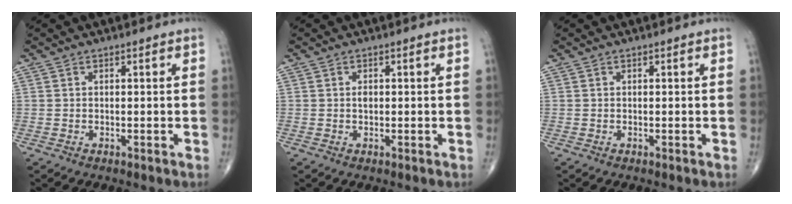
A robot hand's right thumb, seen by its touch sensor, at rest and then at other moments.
{"total": 1.0, "force": [0.1, 0.6, 0.7], "torque": [-0.011, 0.001, 0.000]}
{"total": 0.0}